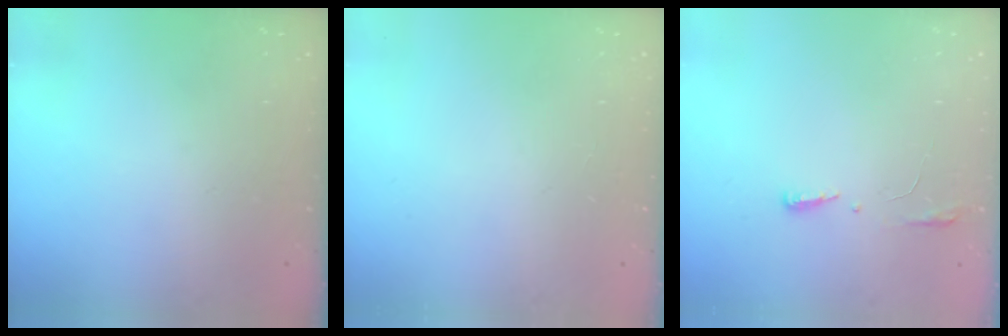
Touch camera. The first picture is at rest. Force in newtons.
{"total": 0.0}
{"total": 3.8, "press": 3.6, "slide": 1.2}